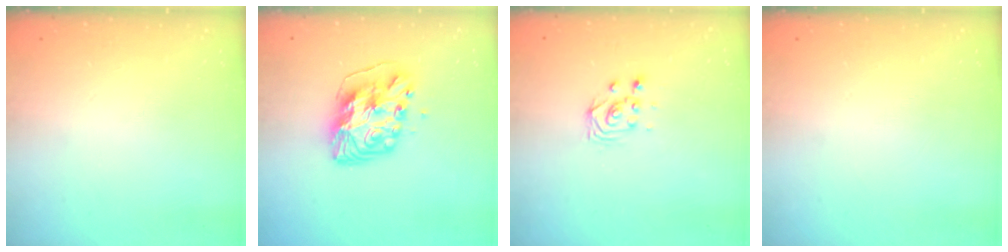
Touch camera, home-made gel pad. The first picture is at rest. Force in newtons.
{"total": 11.3, "press": 11.3, "slide": 1.1}
{"total": 2.9, "press": 2.9, "slide": 0.4}
{"total": 0.0}